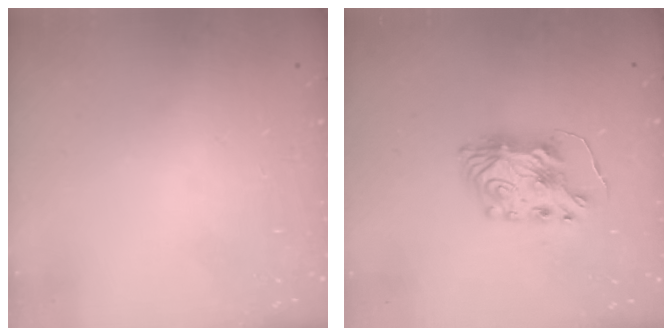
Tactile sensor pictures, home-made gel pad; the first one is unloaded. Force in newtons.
{"total": 8.1, "press": 8.0, "slide": 0.8}